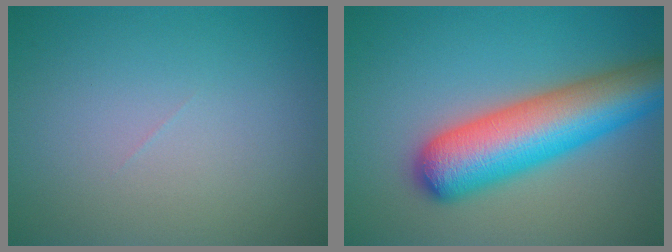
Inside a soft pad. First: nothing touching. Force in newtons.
{"total": 9.6, "press": 9.6, "slide": 0.4}